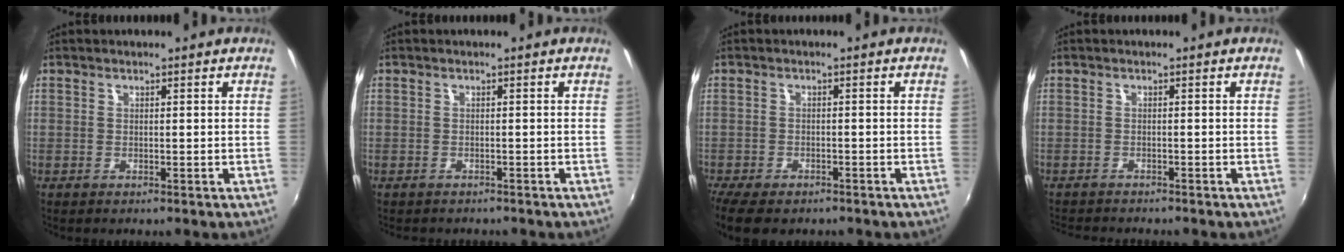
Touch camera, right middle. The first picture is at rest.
{"total": 1.6, "force": [-1.2, 1.0, 0.1], "torque": [-0.009, -0.002, -0.019]}
{"total": 8.8, "force": [-6.9, 3.4, 4.3], "torque": [-0.110, -0.036, -0.120]}
{"total": 4.2, "force": [-4.0, 0.6, 1.1], "torque": [-0.032, -0.018, -0.068]}